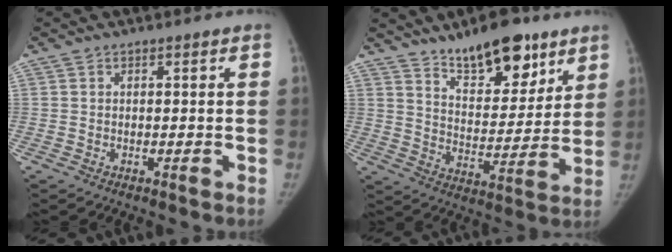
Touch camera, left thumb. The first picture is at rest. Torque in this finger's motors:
{"motor_torque": [0.19, 0.17, 0.81, -0.61, 0.03]}